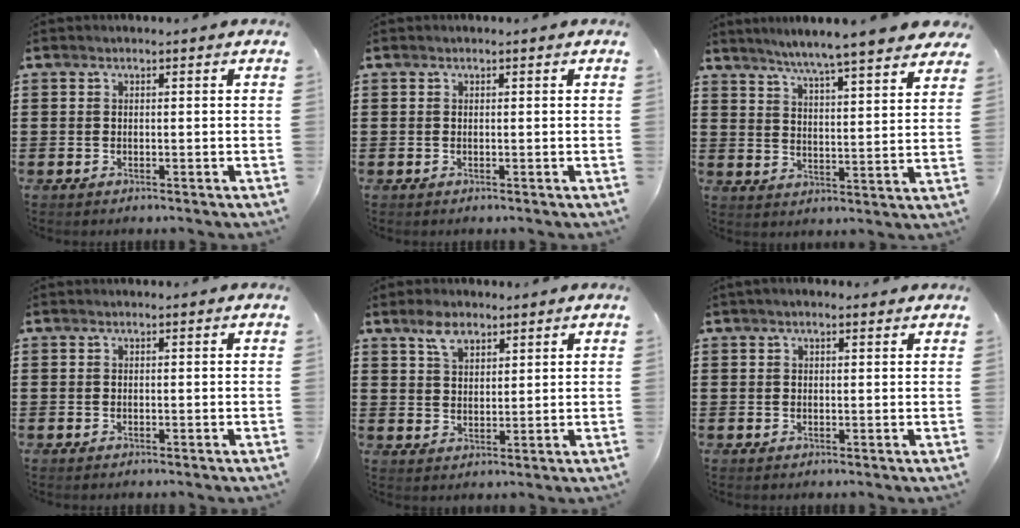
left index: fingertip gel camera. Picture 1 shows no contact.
{"total": 0.0}
{"total": 5.5, "force": [5.1, -0.6, 1.9], "torque": [-0.058, -0.032, 0.086]}
{"total": 0.0}
{"total": 4.5, "force": [3.0, 2.5, 2.2], "torque": [-0.044, 0.006, 0.054]}
{"total": 1.2, "force": [0.8, 0.4, 0.8], "torque": [-0.016, 0.004, 0.015]}